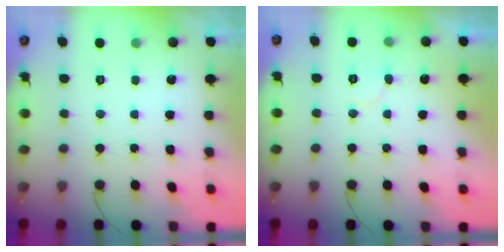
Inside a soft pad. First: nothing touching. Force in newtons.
{"total": 4.2, "press": 4.2, "slide": 0.4}